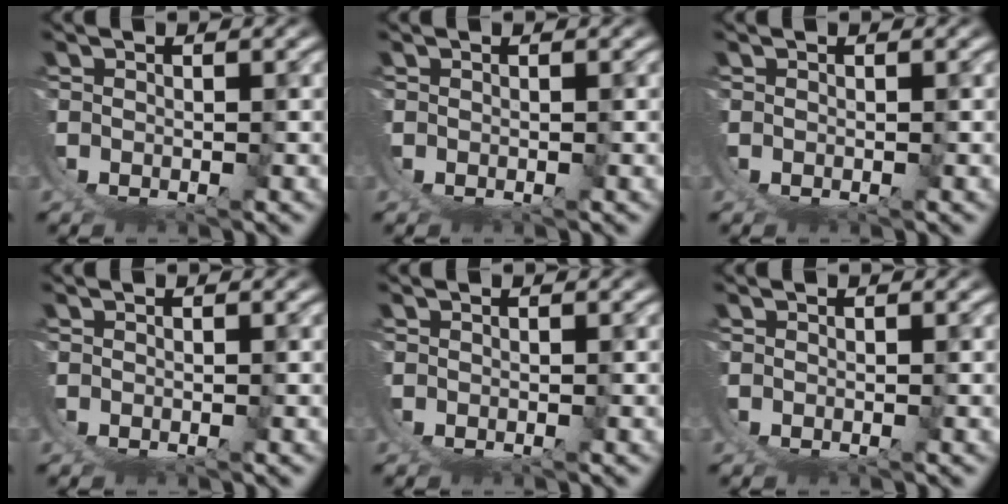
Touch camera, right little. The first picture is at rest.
{"total": 0.0}
{"total": 0.0}
{"total": 0.0}
{"total": 0.0}
{"total": 0.0}